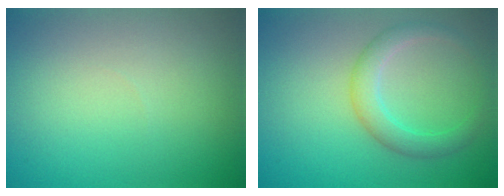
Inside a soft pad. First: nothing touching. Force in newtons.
{"total": 3.0, "press": 3.0, "slide": 0.1}